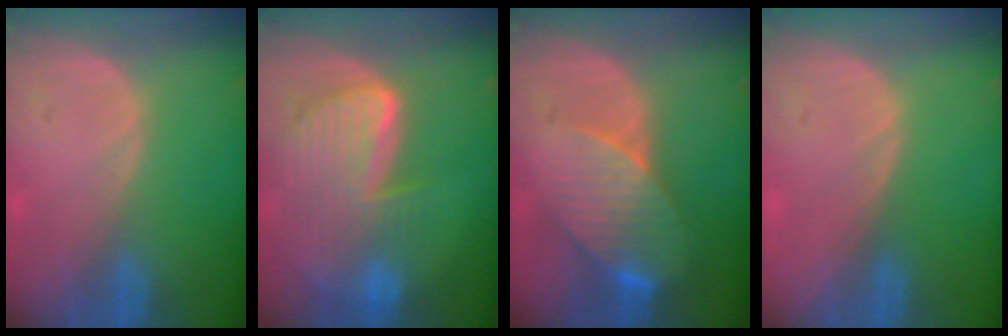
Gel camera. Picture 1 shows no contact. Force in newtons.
{"total": 9.7, "press": 8.3, "slide": 5.1}
{"total": 8.4, "press": 7.4, "slide": 3.9}
{"total": 0.0}